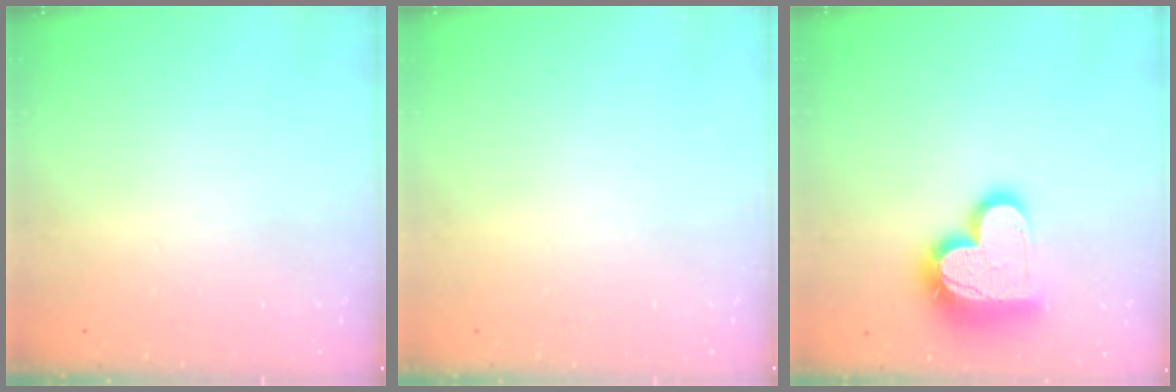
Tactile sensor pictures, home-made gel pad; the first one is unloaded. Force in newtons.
{"total": 0.0}
{"total": 17.7, "press": 17.7, "slide": 1.5}